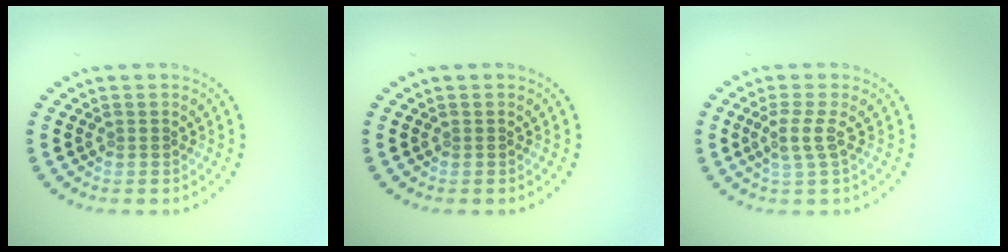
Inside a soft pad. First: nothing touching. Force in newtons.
{"total": 0.0}
{"total": 2.0, "press": 1.6, "slide": 1.3}